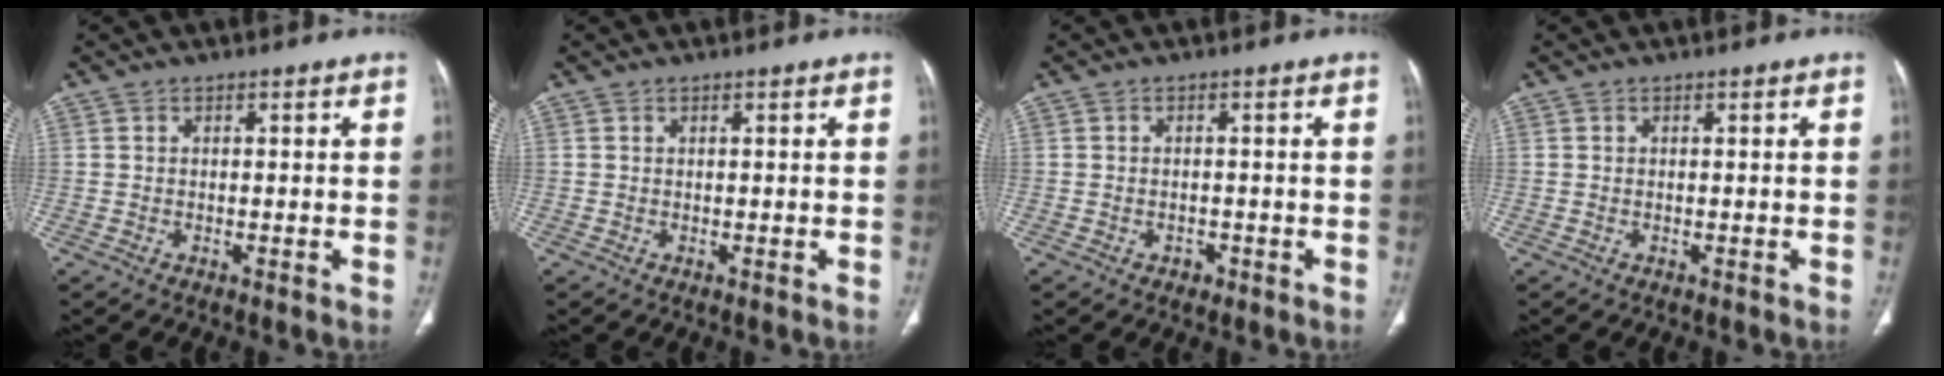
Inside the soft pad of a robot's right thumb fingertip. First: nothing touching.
{"total": 0.0}
{"total": 1.7, "force": [-0.8, 1.3, 0.6], "torque": [-0.008, 0.007, -0.008]}
{"total": 0.0}